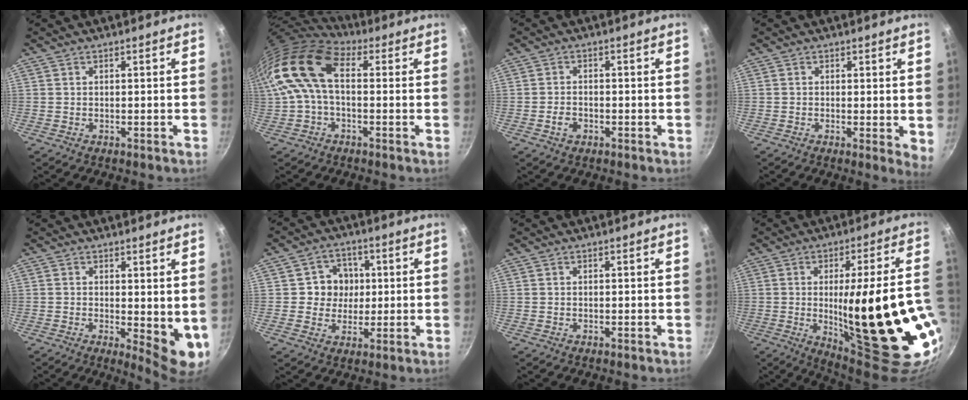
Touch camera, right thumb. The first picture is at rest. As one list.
[{"total": 15.4, "force": [2.5, 8.8, 12.4], "torque": [-0.240, 0.028, 0.032]}, {"total": 2.2, "force": [-1.1, 1.5, 1.2], "torque": [-0.020, 0.011, -0.021]}, {"total": 3.3, "force": [0.7, 1.2, 2.9], "torque": [-0.035, -0.004, 0.007]}, {"total": 7.5, "force": [1.1, 3.0, 6.8], "torque": [-0.079, -0.015, 0.020]}, {"total": 6.7, "force": [0.7, 6.4, 1.9], "torque": [0.013, 0.004, 0.002]}, {"total": 0.0}, {"total": 28.2, "force": [-4.5, 7.5, 26.8], "torque": [-0.335, -0.012, -0.039]}]